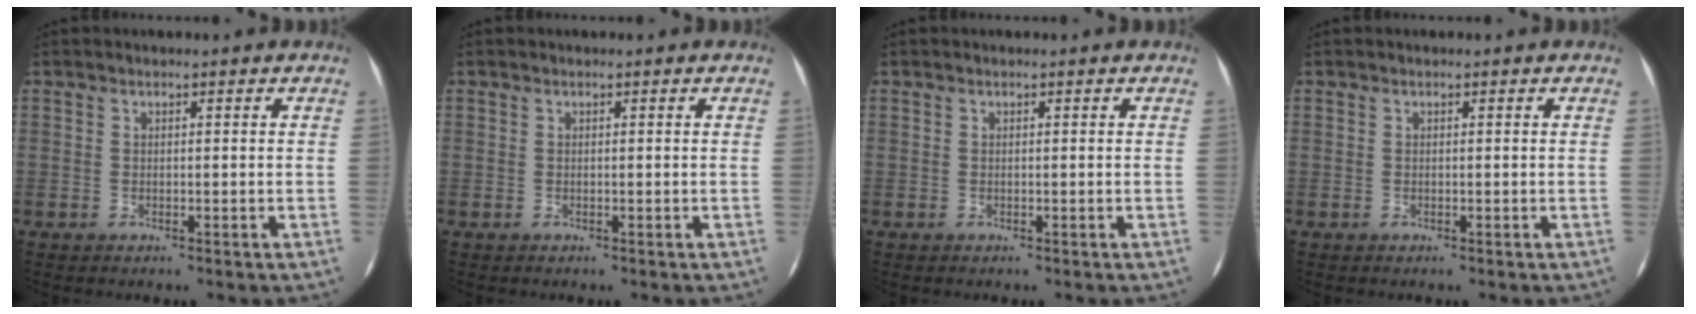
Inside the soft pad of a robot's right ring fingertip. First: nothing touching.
{"total": 0.0}
{"total": 0.0}
{"total": 0.0}